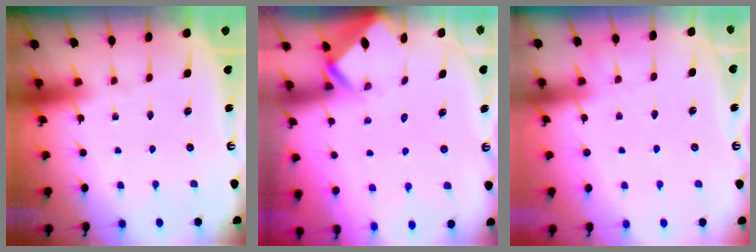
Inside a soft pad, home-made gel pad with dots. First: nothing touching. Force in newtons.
{"total": 2.6, "press": 2.6, "slide": 0.1}
{"total": 3.2, "press": 3.1, "slide": 0.5}